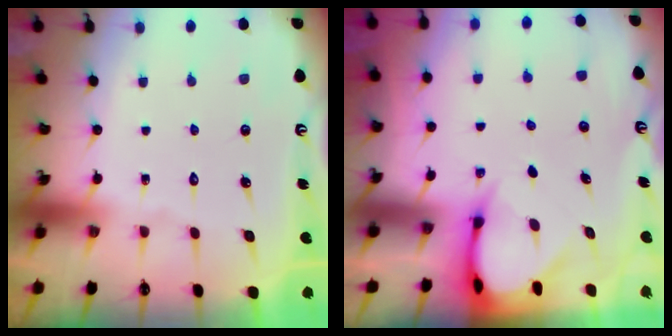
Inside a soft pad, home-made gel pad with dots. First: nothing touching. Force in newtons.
{"total": 3.4, "press": 3.4, "slide": 0.2}